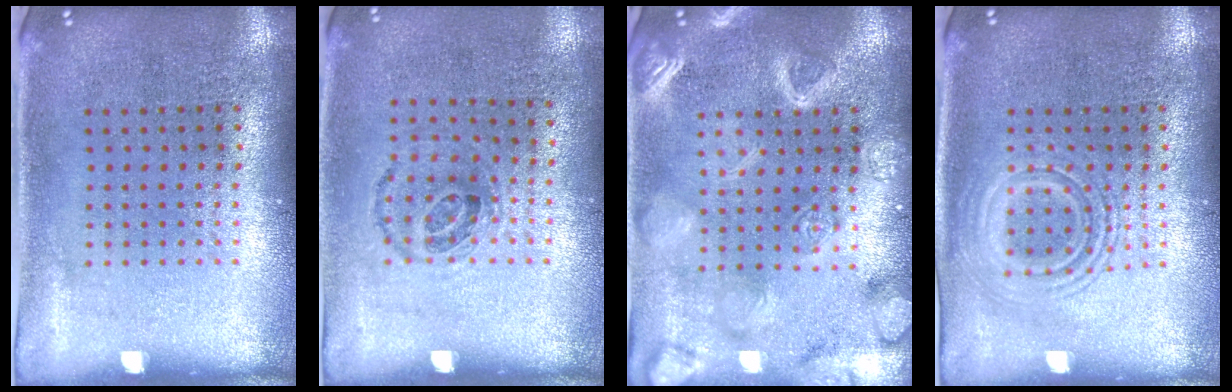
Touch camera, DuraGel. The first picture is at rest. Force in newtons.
{"total": 0.9, "press": 0.7, "slide": 0.6}
{"total": 3.2, "press": 3.2, "slide": 0.2}
{"total": 1.9, "press": 1.9, "slide": 0.3}